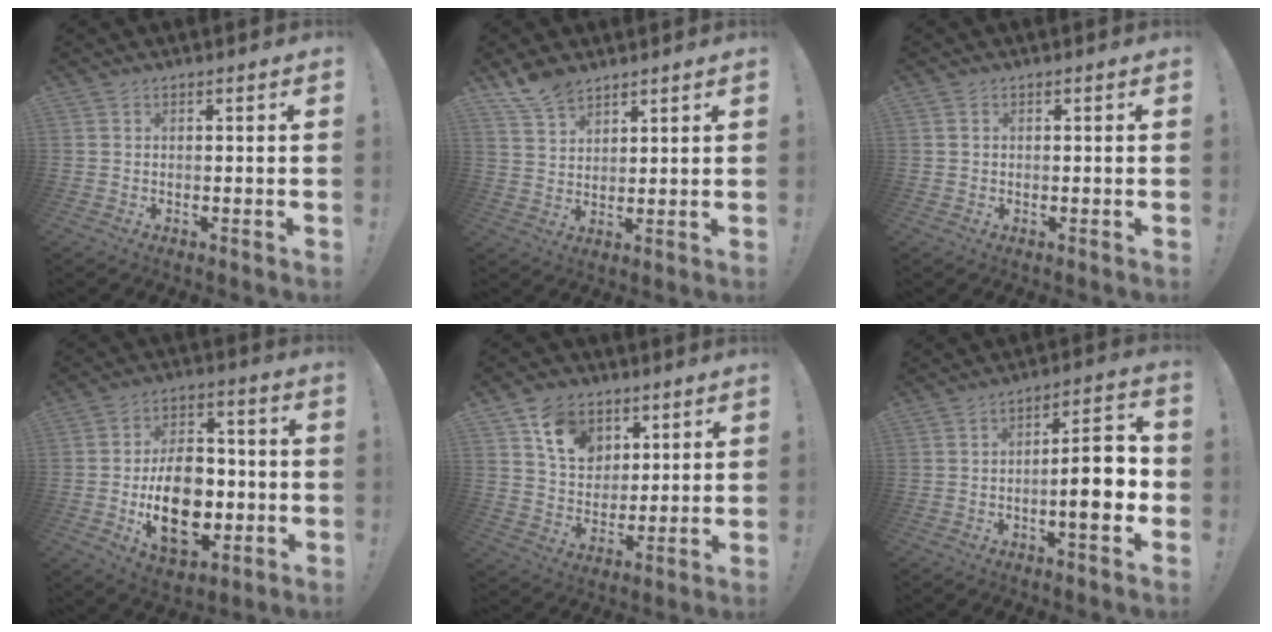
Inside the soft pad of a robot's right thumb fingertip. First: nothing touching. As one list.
[{"total": 7.8, "force": [6.3, 3.8, 2.7], "torque": [-0.051, -0.034, 0.122]}, {"total": 0.9, "force": [0.1, 0.9, -0.1], "torque": [0.002, 0.005, 0.001]}, {"total": 18.5, "force": [-3.6, 12.5, 13.2], "torque": [-0.204, 0.013, -0.053]}, {"total": 13.0, "force": [6.7, 9.8, 5.2], "torque": [-0.085, -0.026, 0.133]}, {"total": 11.3, "force": [-2.7, 2.9, 10.6], "torque": [-0.148, 0.010, -0.051]}]